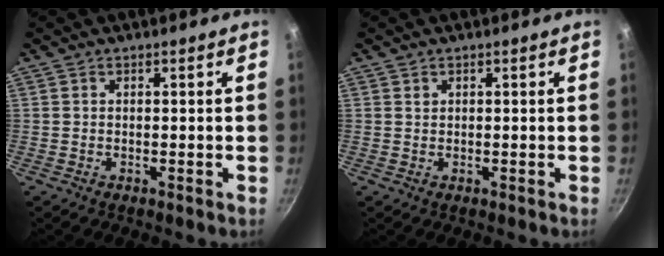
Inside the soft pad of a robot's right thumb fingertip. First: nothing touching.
{"total": 0.6, "force": [0.3, 0.4, 0.1], "torque": [-0.002, 0.001, 0.006]}